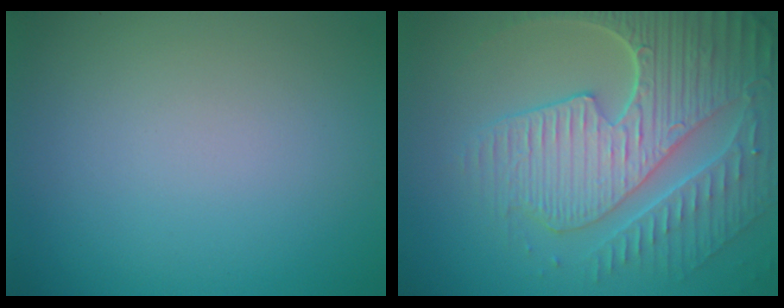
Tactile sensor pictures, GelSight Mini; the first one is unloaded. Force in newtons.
{"total": 8.9, "press": 6.3, "slide": 6.3}